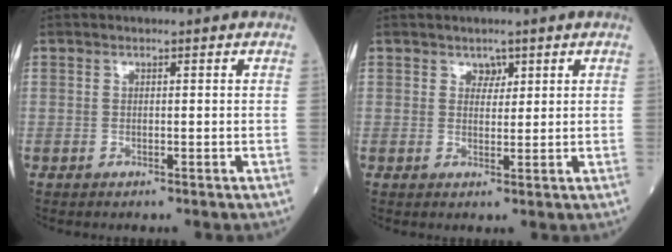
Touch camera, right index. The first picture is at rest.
{"total": 1.9, "force": [1.2, 1.2, 0.8], "torque": [-0.004, -0.001, 0.017]}